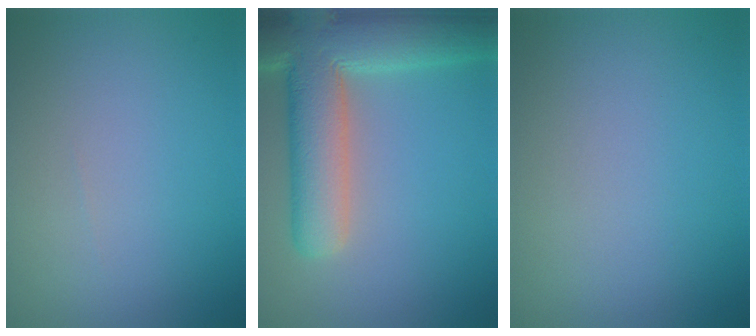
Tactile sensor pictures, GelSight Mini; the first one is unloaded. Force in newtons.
{"total": 9.7, "press": 9.6, "slide": 1.2}
{"total": 0.0}